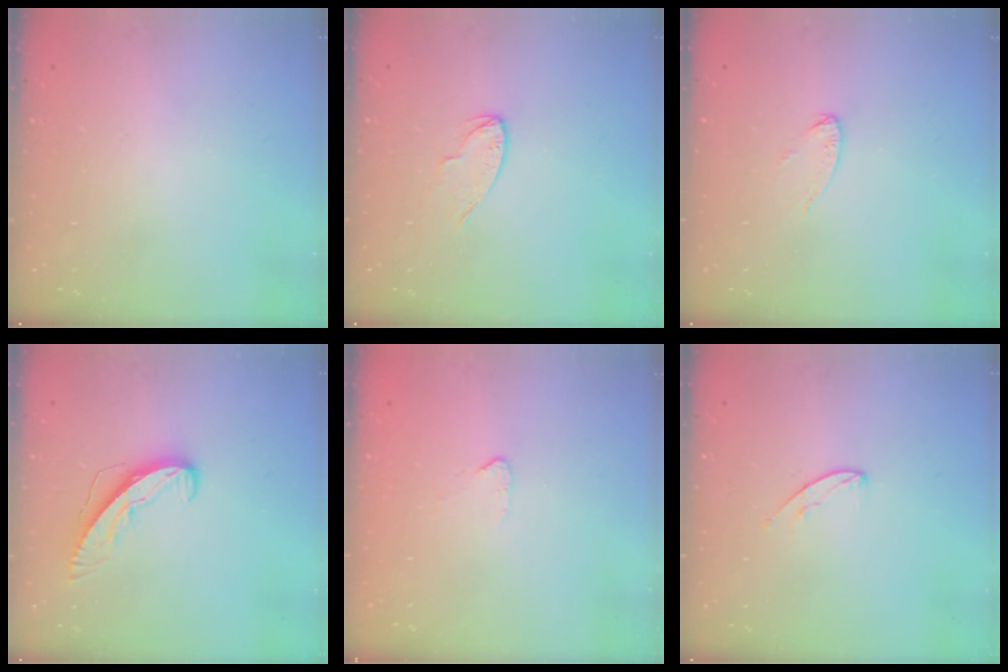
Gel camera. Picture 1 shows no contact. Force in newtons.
{"total": 5.6, "press": 5.6, "slide": 0.4}
{"total": 3.8, "press": 3.7, "slide": 0.4}
{"total": 8.7, "press": 8.6, "slide": 0.4}
{"total": 2.7, "press": 2.7, "slide": 0.2}
{"total": 4.9, "press": 4.9, "slide": 0.5}